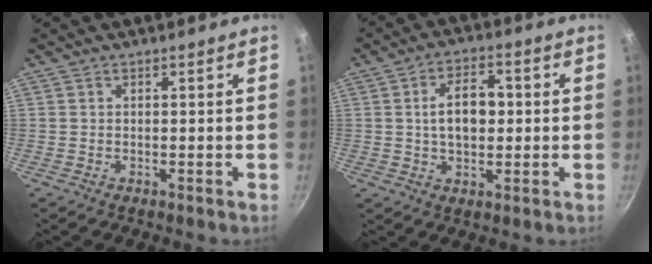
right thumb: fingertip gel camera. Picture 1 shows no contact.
{"total": 8.9, "force": [0.6, 5.4, 7.0], "torque": [-0.094, 0.014, 0.004]}